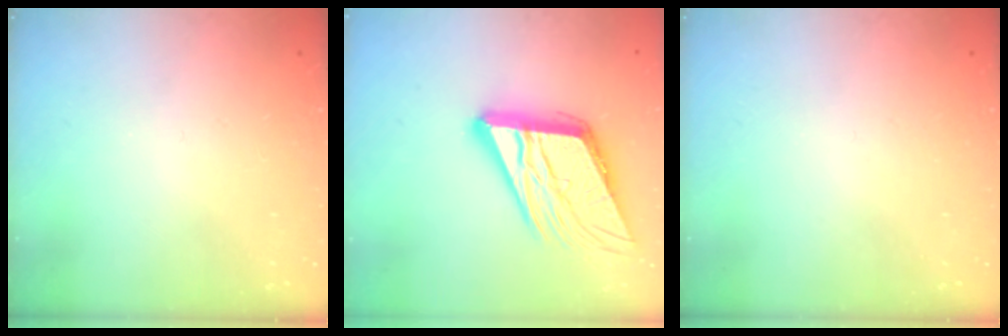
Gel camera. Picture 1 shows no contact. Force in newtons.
{"total": 20.0, "press": 19.7, "slide": 3.6}
{"total": 0.0}